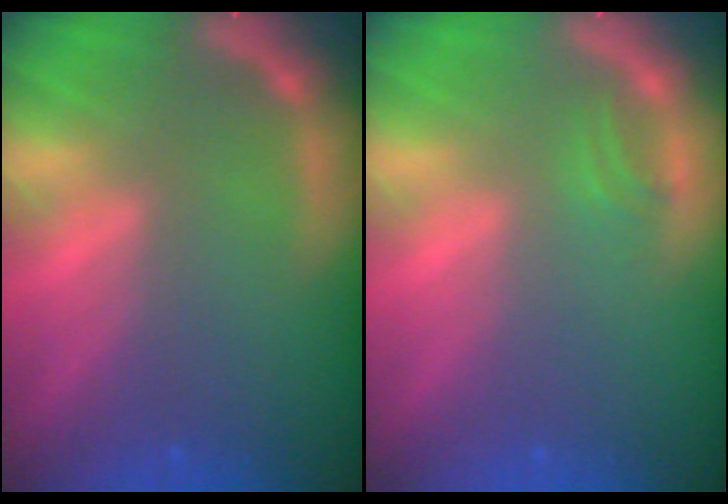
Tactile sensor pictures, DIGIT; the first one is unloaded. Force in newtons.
{"total": 0.9}